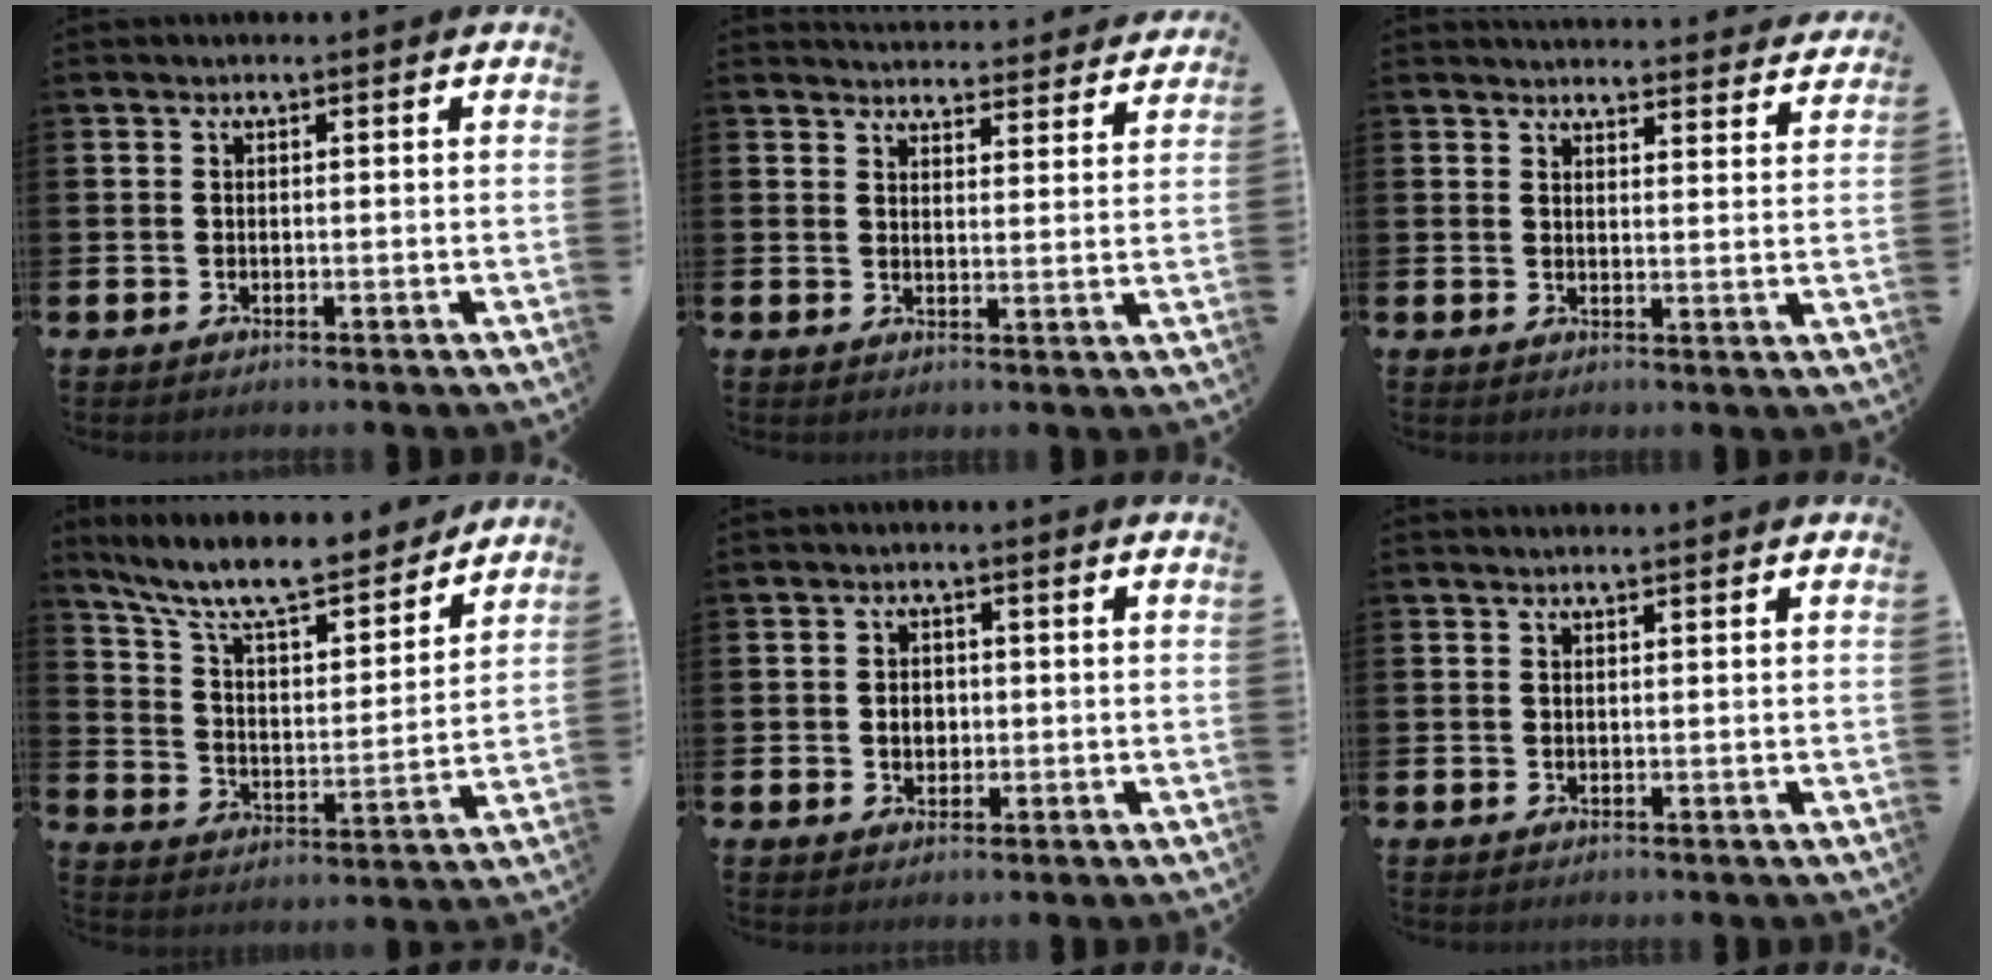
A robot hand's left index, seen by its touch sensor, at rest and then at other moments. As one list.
[{"total": 4.4, "force": [4.3, 0.6, 0.0], "torque": [-0.001, -0.033, 0.076]}, {"total": 4.0, "force": [3.9, 0.4, 0.1], "torque": [0.002, -0.028, 0.069]}, {"total": 10.3, "force": [9.3, 2.0, 3.9], "torque": [-0.115, -0.063, 0.158]}, {"total": 2.3, "force": [0.0, 1.9, 1.3], "torque": [-0.009, 0.001, -0.007]}, {"total": 0.7, "force": [0.7, -0.1, 0.1], "torque": [0.000, -0.001, 0.012]}]